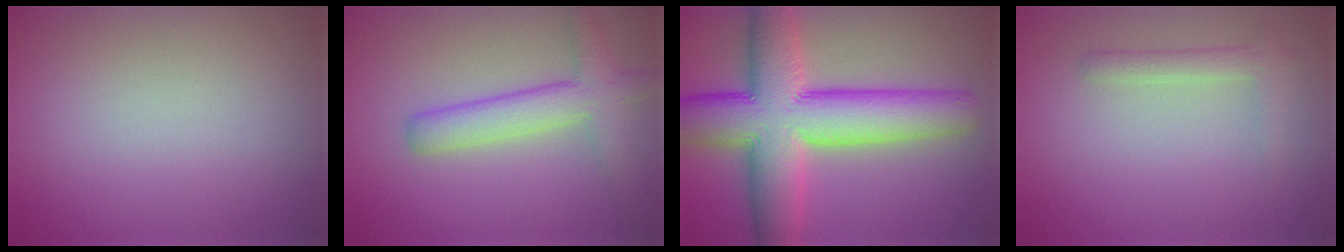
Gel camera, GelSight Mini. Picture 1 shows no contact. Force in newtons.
{"total": 4.5, "press": 4.5, "slide": 0.2}
{"total": 12.3, "press": 12.3, "slide": 0.4}
{"total": 1.8, "press": 1.8, "slide": 0.1}